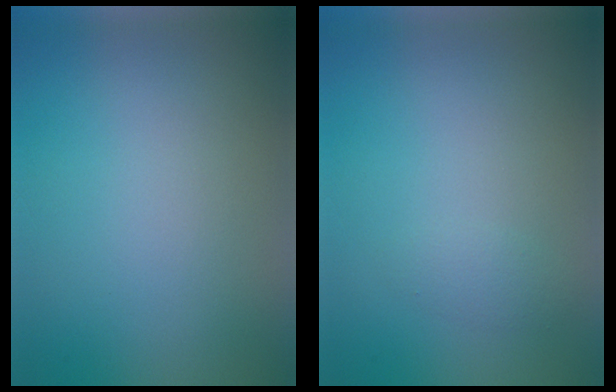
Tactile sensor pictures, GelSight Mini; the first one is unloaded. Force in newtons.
{"total": 0.9, "press": 0.9, "slide": 0.0}